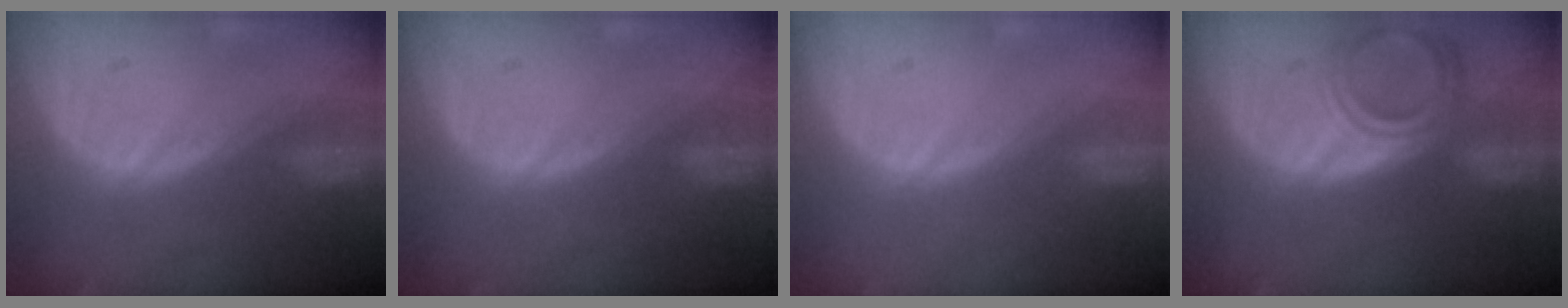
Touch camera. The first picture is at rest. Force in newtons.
{"total": 0.0}
{"total": 0.0}
{"total": 6.3, "press": 5.6, "slide": 2.8}